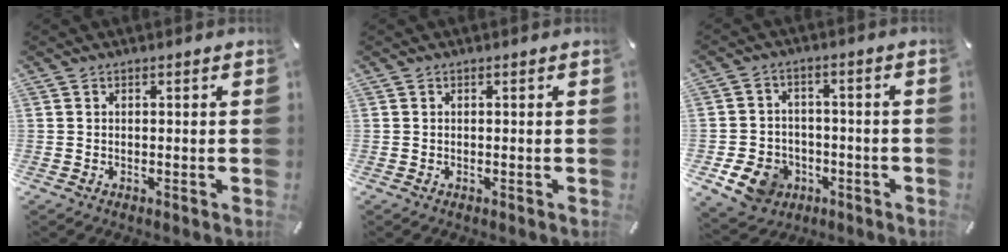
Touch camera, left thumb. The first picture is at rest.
{"total": 0.0}
{"total": 9.0, "force": [-4.0, 7.4, 3.3], "torque": [-0.076, 0.030, -0.071]}